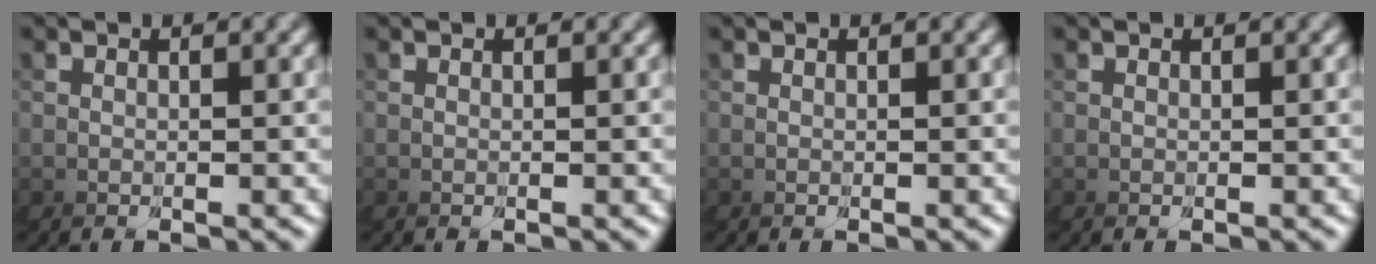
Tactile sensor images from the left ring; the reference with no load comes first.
{"total": 0.0}
{"total": 0.0}
{"total": 0.0}